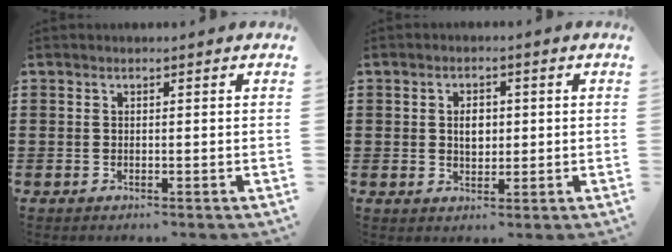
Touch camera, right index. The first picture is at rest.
{"total": 3.2, "force": [0.3, 2.1, 2.4], "torque": [-0.045, 0.006, 0.001]}